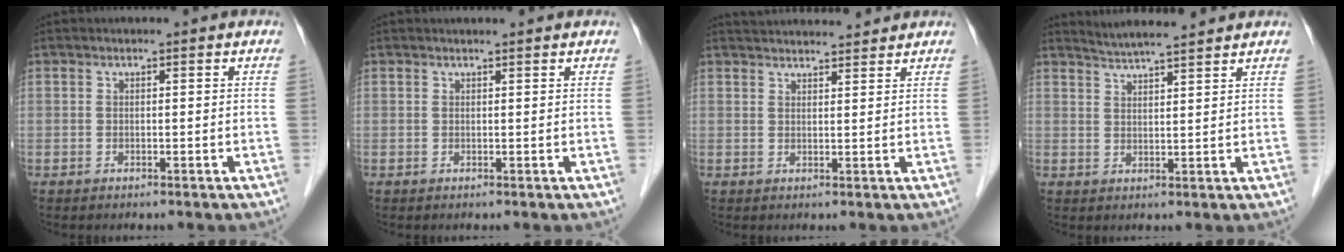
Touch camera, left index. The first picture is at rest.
{"total": 2.2, "force": [2.1, 0.1, 0.7], "torque": [-0.010, 0.015, 0.027]}
{"total": 9.3, "force": [8.9, 1.1, 2.3], "torque": [-0.033, 0.027, 0.122]}
{"total": 6.8, "force": [6.4, -0.2, 2.3], "torque": [-0.048, 0.017, 0.102]}